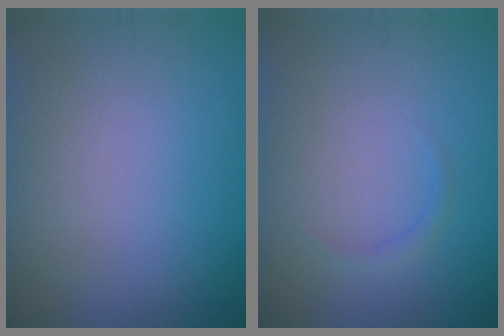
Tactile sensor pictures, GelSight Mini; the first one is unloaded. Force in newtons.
{"total": 0.8, "press": 0.8, "slide": 0.1}